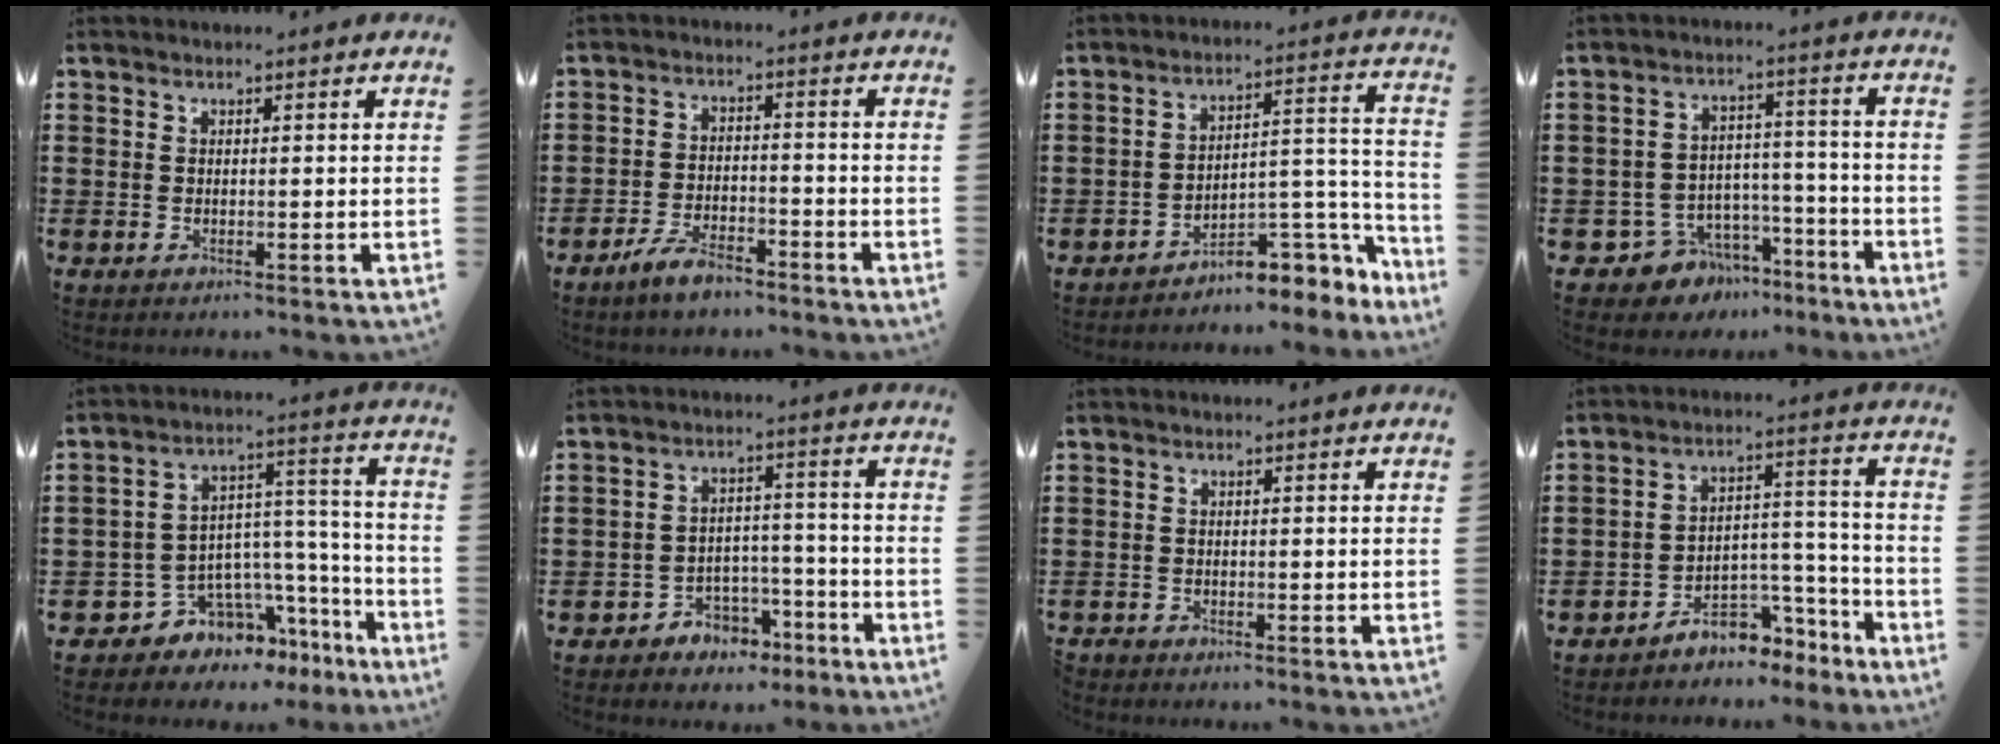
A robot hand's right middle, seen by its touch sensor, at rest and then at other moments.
{"total": 4.9, "force": [-4.1, 1.3, 2.4], "torque": [-0.053, 0.004, -0.079]}
{"total": 5.3, "force": [-4.4, 2.0, 2.0], "torque": [-0.027, -0.006, -0.085]}
{"total": 6.4, "force": [-5.1, 3.8, 0.4], "torque": [-0.025, 0.022, -0.098]}
{"total": 6.9, "force": [-5.5, 3.9, 1.1], "torque": [-0.043, -0.011, -0.101]}
{"total": 4.5, "force": [-3.8, 2.4, 0.3], "torque": [-0.017, 0.013, -0.076]}
{"total": 0.9, "force": [-0.9, 0.2, -0.1], "torque": [0.000, 0.003, -0.020]}
{"total": 5.2, "force": [-4.6, 2.2, 1.0], "torque": [-0.024, 0.010, -0.091]}